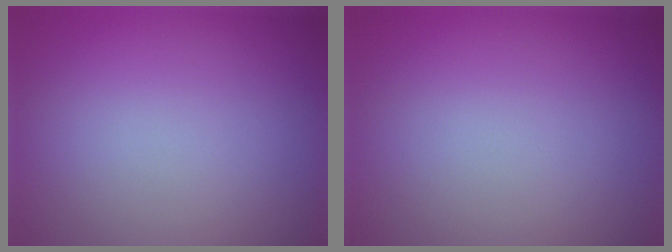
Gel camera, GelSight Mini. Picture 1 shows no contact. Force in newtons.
{"total": 0.0}